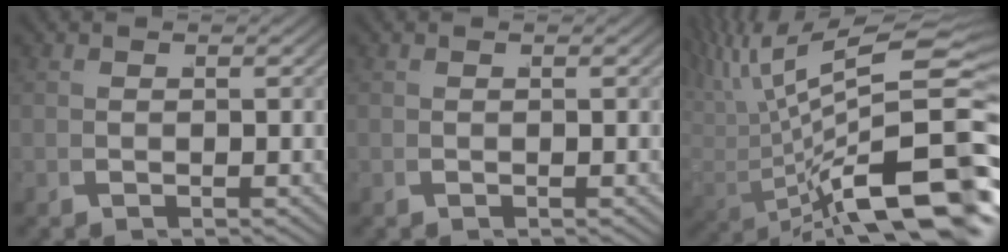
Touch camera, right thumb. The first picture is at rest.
{"total": 0.0}
{"total": 12.2, "force": [1.5, 5.1, 10.9], "torque": [-0.179, -0.019, 0.051]}